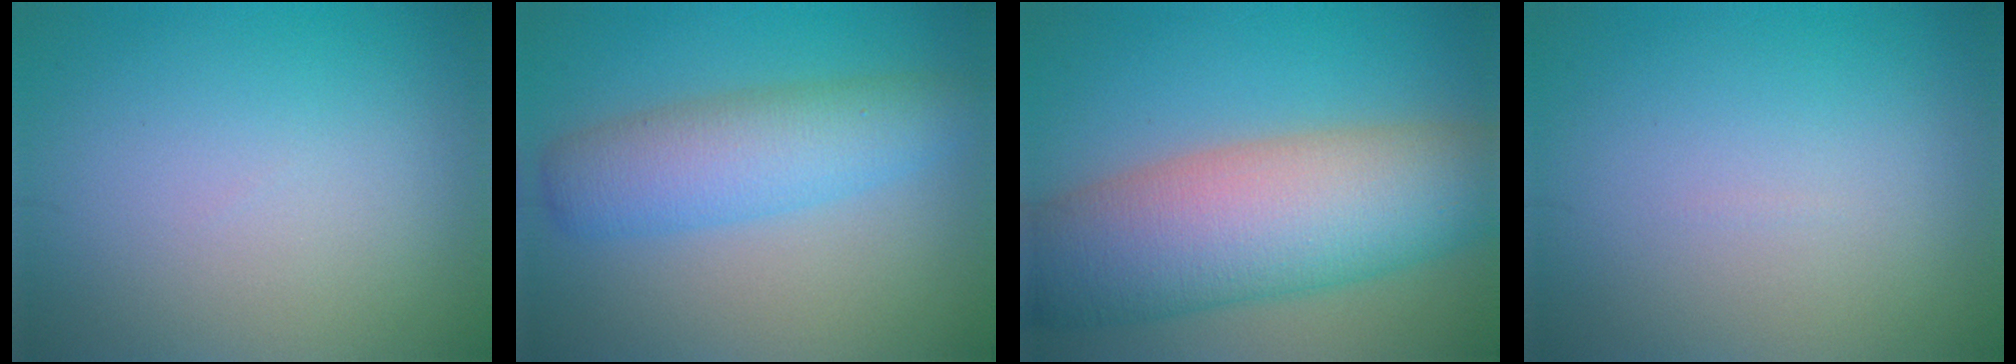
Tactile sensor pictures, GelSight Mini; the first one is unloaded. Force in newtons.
{"total": 5.3, "press": 5.3, "slide": 0.0}
{"total": 11.7, "press": 11.7, "slide": 0.3}
{"total": 0.0}